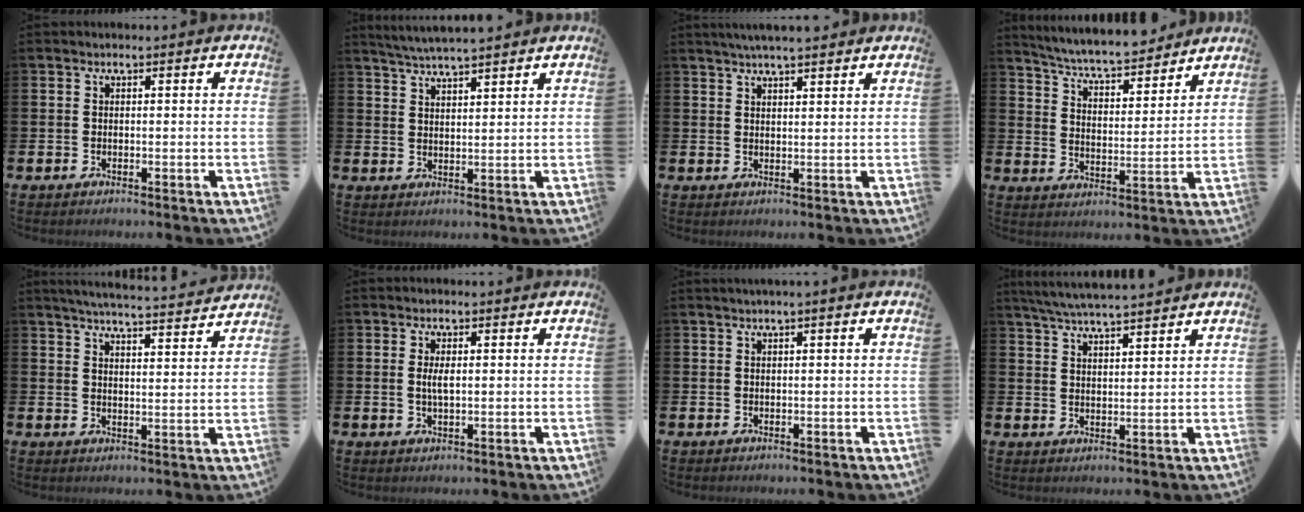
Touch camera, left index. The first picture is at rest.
{"total": 4.1, "force": [4.0, -0.2, 0.8], "torque": [-0.028, -0.016, 0.073]}
{"total": 3.8, "force": [3.6, 0.1, 1.2], "torque": [-0.027, -0.010, 0.065]}
{"total": 6.5, "force": [6.3, 0.5, 1.6], "torque": [-0.057, -0.045, 0.108]}
{"total": 5.4, "force": [5.3, -0.2, 1.0], "torque": [-0.032, -0.038, 0.093]}
{"total": 2.3, "force": [0.4, 0.8, 2.1], "torque": [-0.038, 0.003, 0.003]}
{"total": 0.8, "force": [0.4, -0.2, 0.7], "torque": [-0.013, 0.001, 0.008]}
{"total": 5.5, "force": [5.3, -0.1, 1.3], "torque": [-0.042, -0.022, 0.096]}